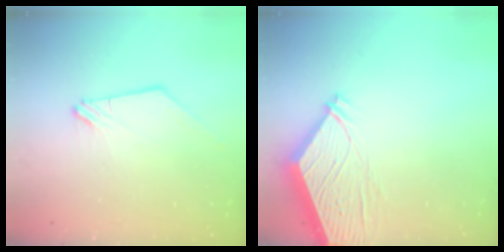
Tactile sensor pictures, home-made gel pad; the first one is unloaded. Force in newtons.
{"total": 8.9, "press": 8.8, "slide": 1.3}